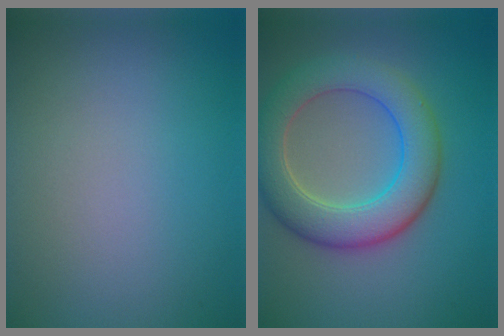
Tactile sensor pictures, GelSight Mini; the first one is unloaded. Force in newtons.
{"total": 7.2, "press": 7.1, "slide": 0.6}